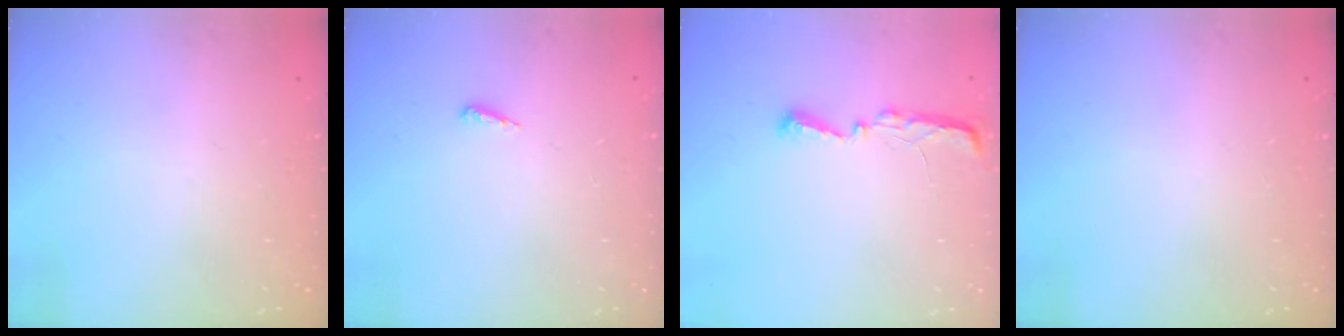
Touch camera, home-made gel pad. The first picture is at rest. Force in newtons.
{"total": 4.1, "press": 4.0, "slide": 0.8}
{"total": 5.4, "press": 5.3, "slide": 0.7}
{"total": 0.0}